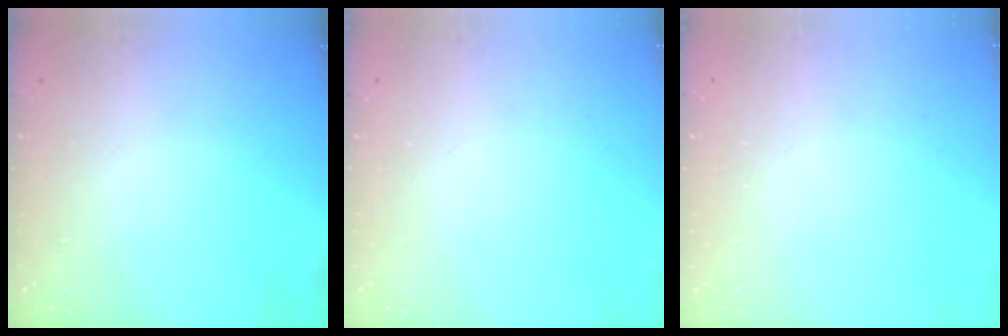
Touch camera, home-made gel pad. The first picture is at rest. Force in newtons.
{"total": 0.0}
{"total": 2.6, "press": 2.6, "slide": 0.2}